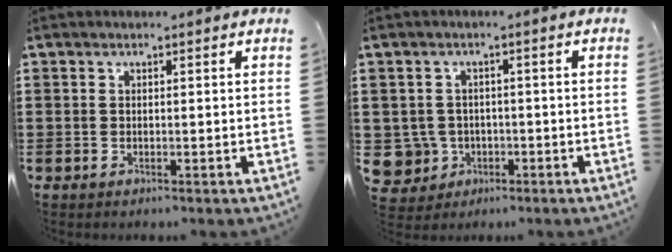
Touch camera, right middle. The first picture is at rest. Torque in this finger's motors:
{"motor_torque": [0.24, -0.11, 0.00, 0.01]}